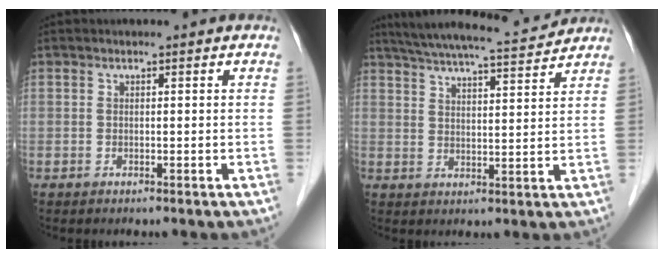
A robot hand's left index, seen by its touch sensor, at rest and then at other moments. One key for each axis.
{"total": 13.7, "fx": 12.7, "fy": 0.5, "fz": 5.0, "tx": -0.093, "ty": 0.010, "tz": 0.186}